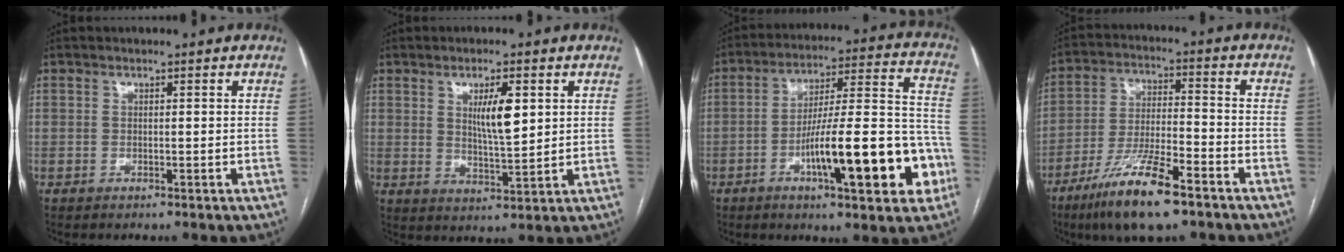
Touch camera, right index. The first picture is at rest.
{"total": 6.4, "force": [2.0, 1.5, 5.9], "torque": [-0.100, -0.004, 0.036]}
{"total": 19.7, "force": [-7.3, 3.5, 18.0], "torque": [-0.241, 0.024, -0.099]}
{"total": 13.4, "force": [-8.6, 2.2, 10.0], "torque": [-0.195, -0.021, -0.153]}